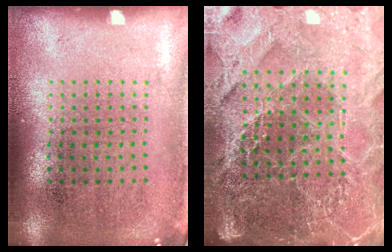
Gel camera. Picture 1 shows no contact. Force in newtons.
{"total": 5.1, "press": 4.6, "slide": 2.2}